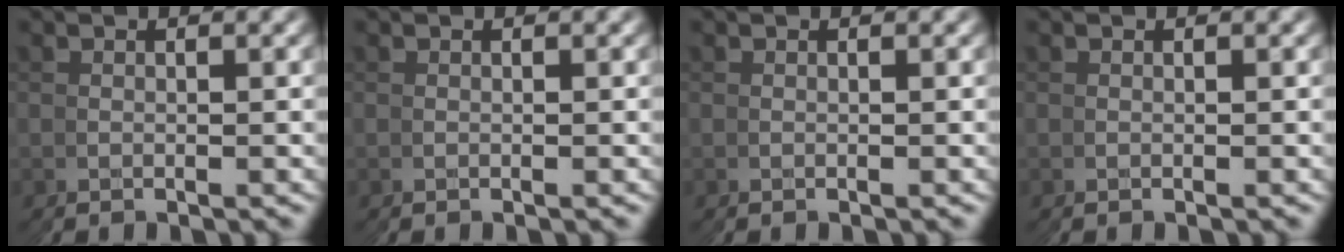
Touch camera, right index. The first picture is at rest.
{"total": 0.0}
{"total": 0.0}
{"total": 0.0}